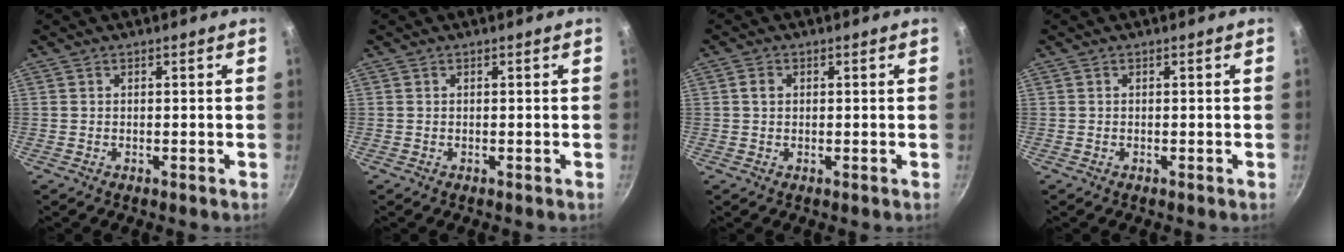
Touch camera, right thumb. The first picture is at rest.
{"total": 0.0}
{"total": 1.8, "force": [0.4, 1.4, 1.0], "torque": [-0.014, 0.006, 0.006]}
{"total": 0.0}